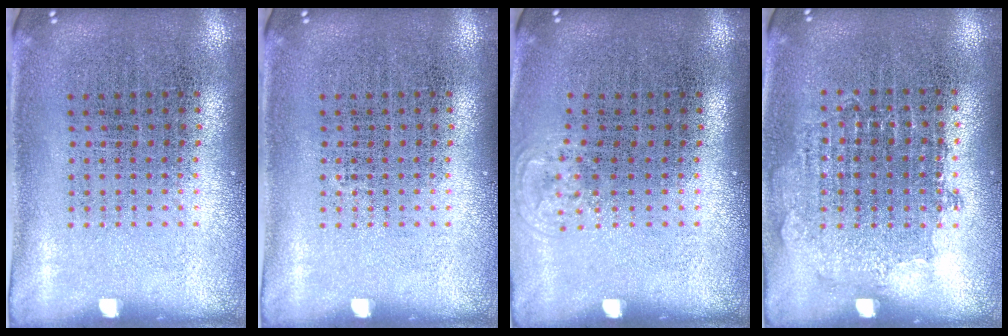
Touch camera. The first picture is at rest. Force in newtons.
{"total": 0.0}
{"total": 0.6, "press": 0.5, "slide": 0.3}
{"total": 0.8, "press": 0.8, "slide": 0.4}